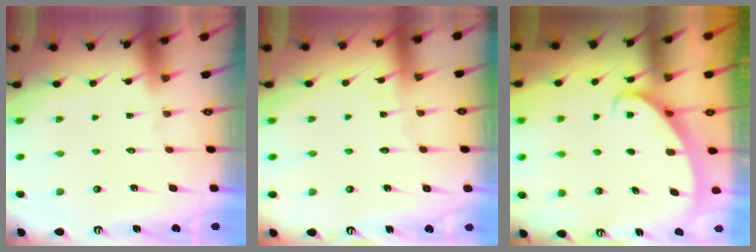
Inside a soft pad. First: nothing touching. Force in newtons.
{"total": 3.7, "press": 3.7, "slide": 0.2}
{"total": 2.7, "press": 2.7, "slide": 0.3}